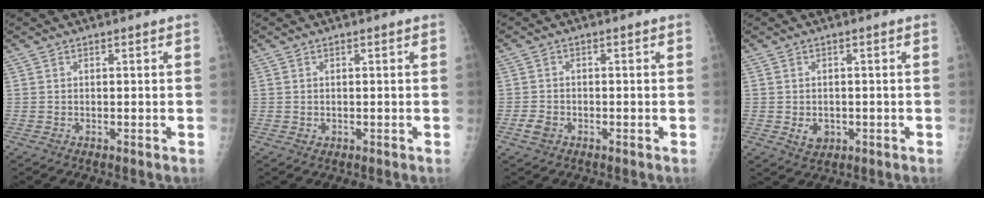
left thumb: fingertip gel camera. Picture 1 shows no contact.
{"total": 0.7, "force": [0.1, 0.6, 0.3], "torque": [-0.001, 0.000, 0.003]}
{"total": 2.5, "force": [-1.2, 1.8, 1.3], "torque": [-0.021, 0.003, -0.021]}
{"total": 3.3, "force": [-0.7, 2.7, 1.8], "torque": [-0.016, 0.000, -0.001]}